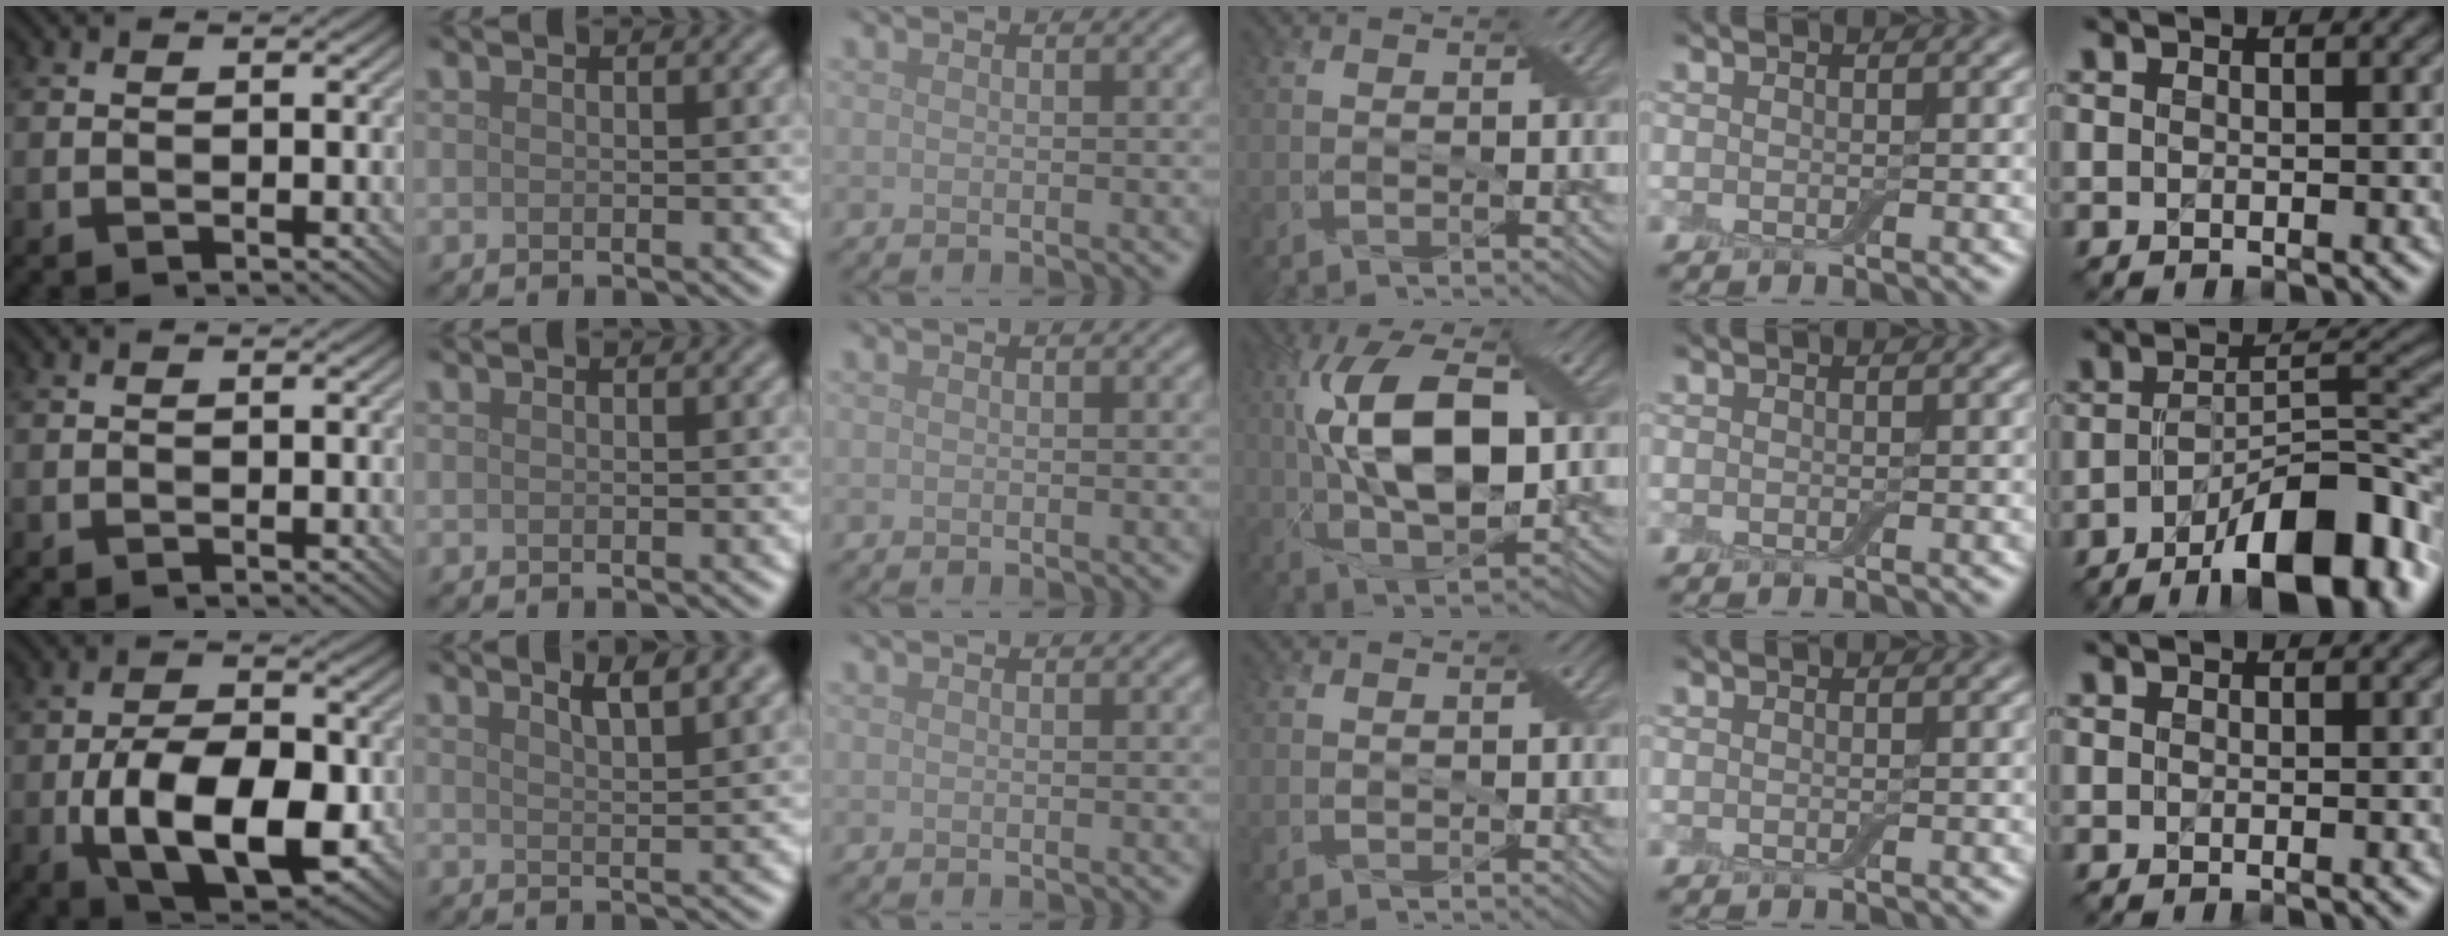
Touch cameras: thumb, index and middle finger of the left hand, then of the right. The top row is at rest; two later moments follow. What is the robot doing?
{"motion": "open", "object": "airpods case & airpods"}